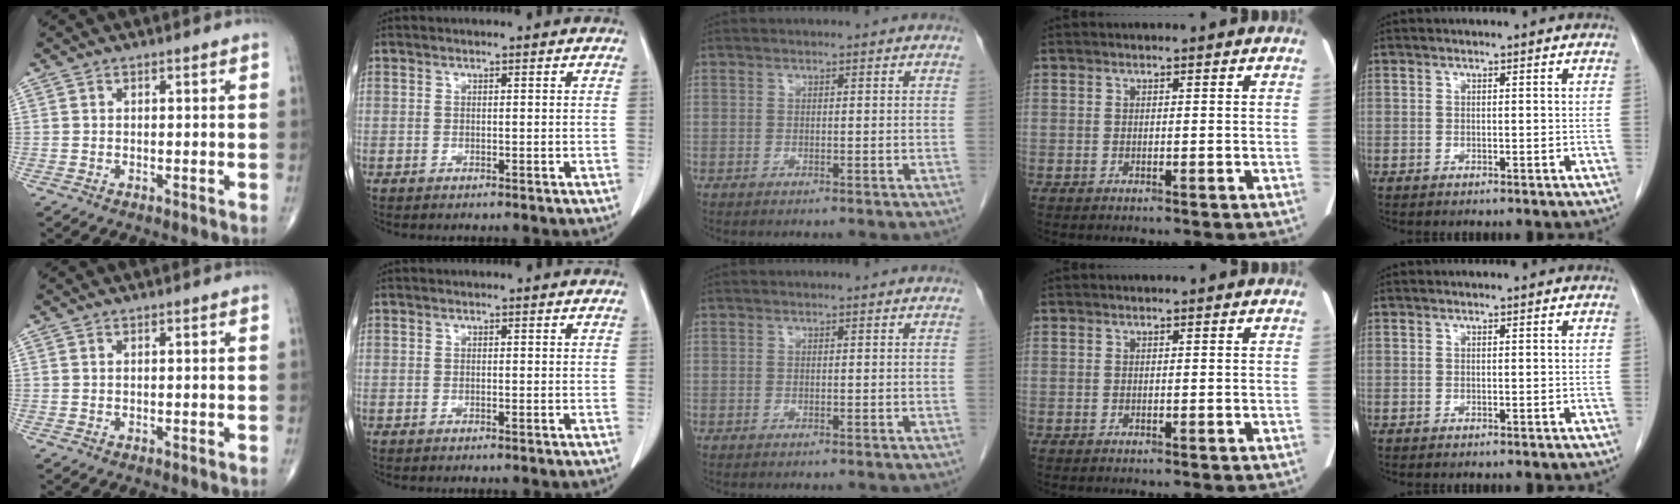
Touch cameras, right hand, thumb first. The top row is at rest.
{}